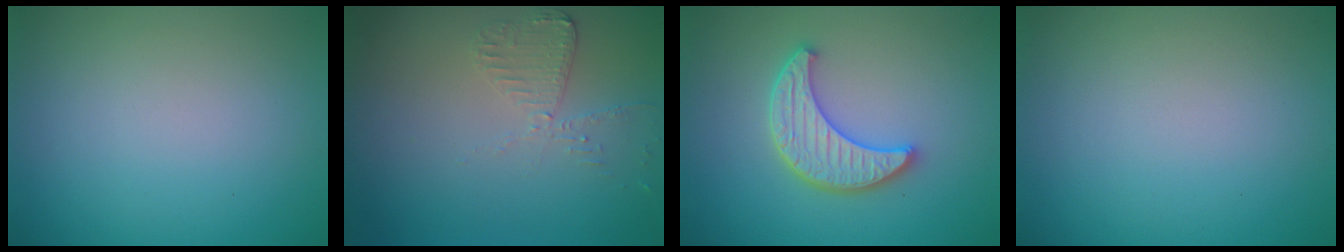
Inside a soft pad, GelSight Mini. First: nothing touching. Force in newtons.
{"total": 2.4, "press": 2.4, "slide": 0.2}
{"total": 4.5, "press": 4.0, "slide": 2.1}
{"total": 0.0}